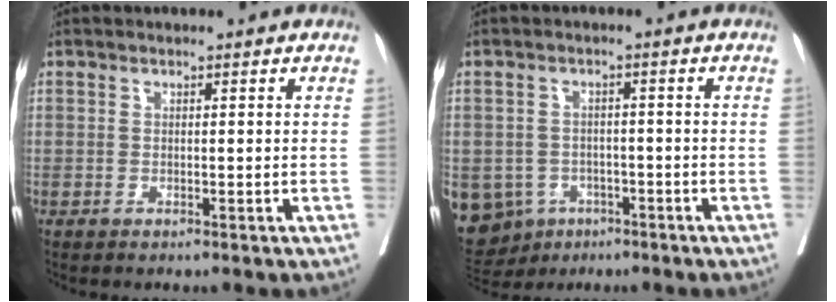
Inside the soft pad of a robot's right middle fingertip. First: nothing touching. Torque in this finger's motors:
{"motor_torque": [0.33, -0.38, 1.05, 0.21]}